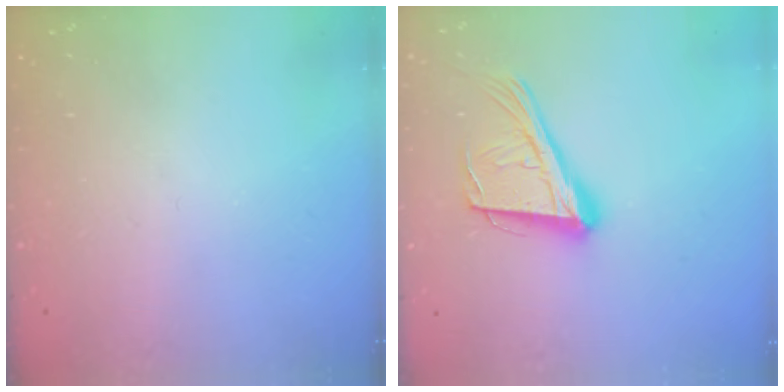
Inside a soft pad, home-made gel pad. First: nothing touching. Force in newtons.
{"total": 19.5, "press": 19.1, "slide": 3.9}